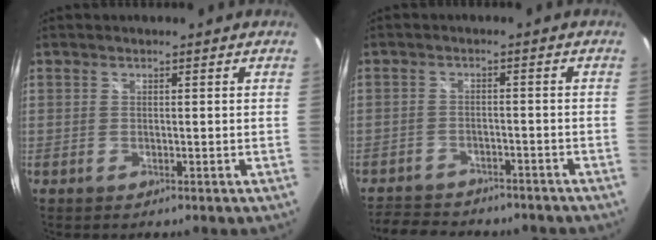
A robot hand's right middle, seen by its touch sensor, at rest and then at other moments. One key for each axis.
{"total": 10.6, "fx": -9.1, "fy": 4.0, "fz": 3.6, "tx": -0.093, "ty": -0.006, "tz": -0.134}